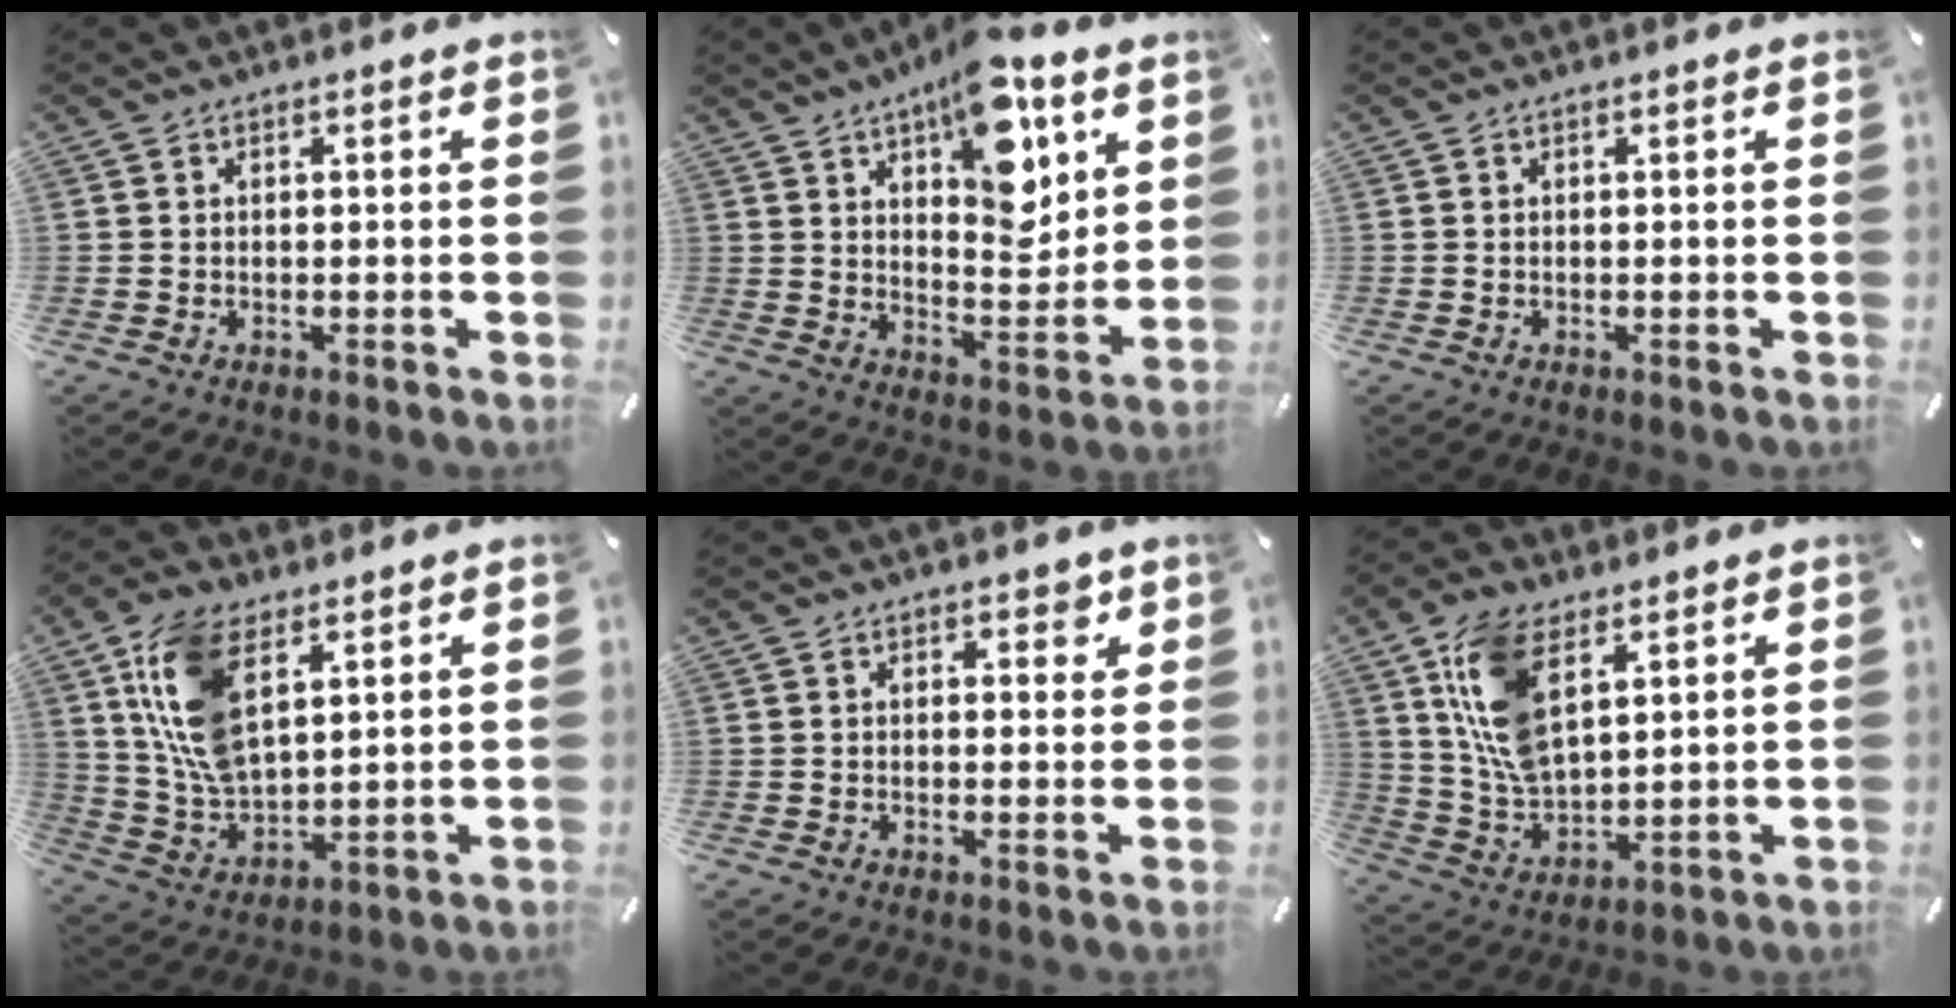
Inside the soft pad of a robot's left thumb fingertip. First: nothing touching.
{"total": 15.8, "force": [8.3, 7.9, 10.9], "torque": [-0.136, -0.046, 0.138]}
{"total": 0.0}
{"total": 14.8, "force": [6.6, 8.4, 10.3], "torque": [-0.247, -0.016, 0.119]}
{"total": 2.8, "force": [1.2, 1.8, 1.7], "torque": [-0.005, -0.005, 0.012]}
{"total": 13.8, "force": [6.4, 7.7, 9.5], "torque": [-0.226, -0.016, 0.118]}